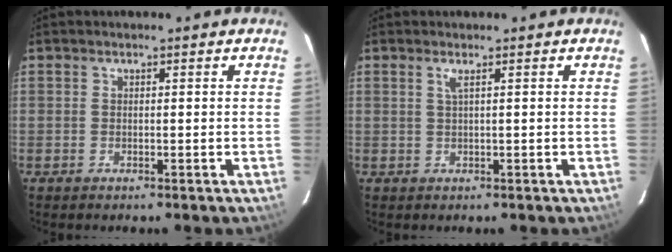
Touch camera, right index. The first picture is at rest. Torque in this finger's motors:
{"motor_torque": [0.10, 0.05, 0.07, 0.01]}